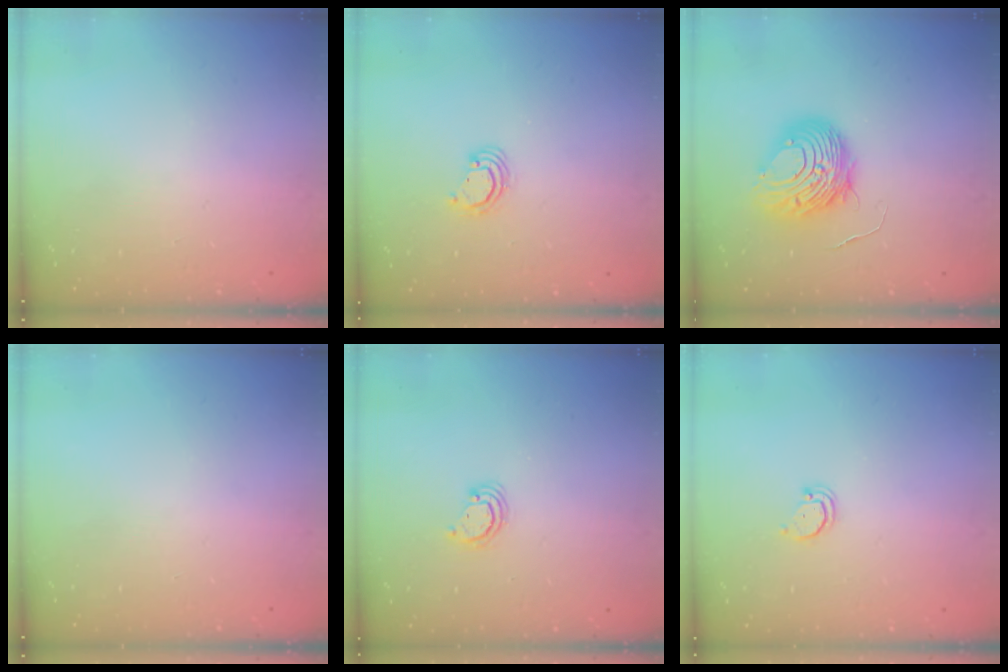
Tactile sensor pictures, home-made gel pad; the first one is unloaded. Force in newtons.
{"total": 3.0, "press": 3.0, "slide": 0.3}
{"total": 10.3, "press": 10.3, "slide": 1.0}
{"total": 0.0}
{"total": 3.0, "press": 2.9, "slide": 0.3}
{"total": 2.0, "press": 2.0, "slide": 0.2}